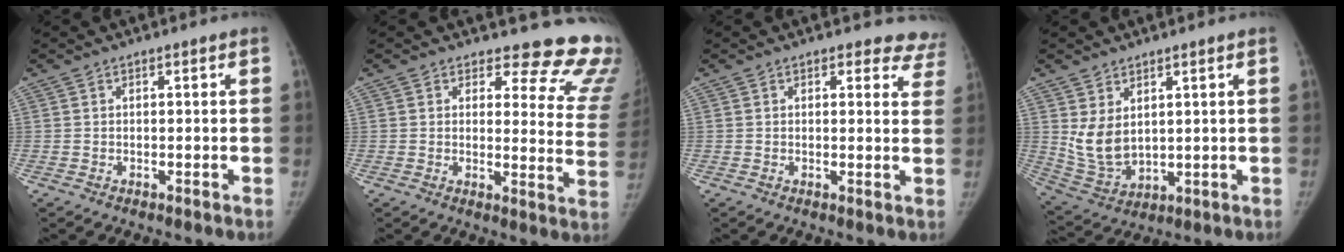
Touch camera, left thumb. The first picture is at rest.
{"total": 16.4, "force": [14.9, 5.4, 4.0], "torque": [0.010, -0.142, 0.138]}
{"total": 7.3, "force": [6.5, 3.2, 0.5], "torque": [0.059, -0.028, 0.041]}
{"total": 8.0, "force": [2.4, 5.2, 5.6], "torque": [-0.094, -0.022, 0.071]}